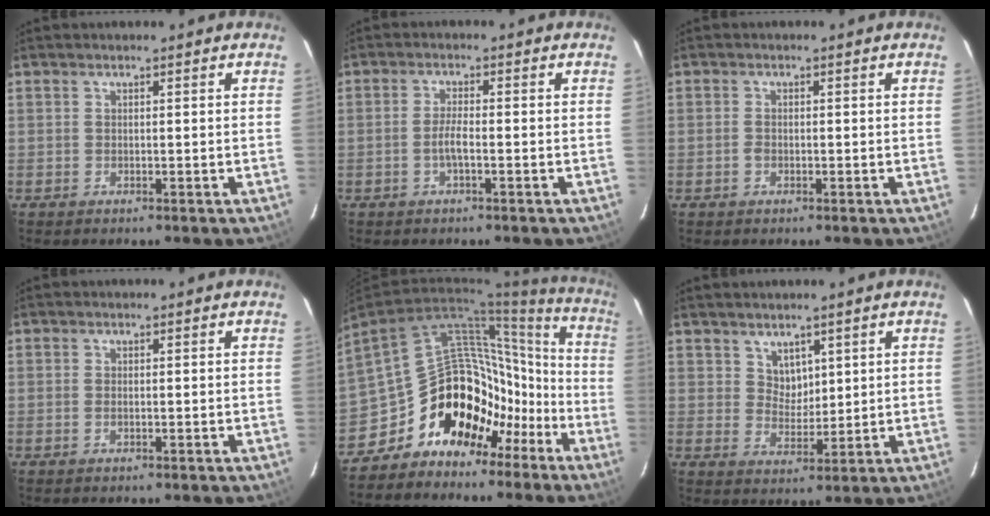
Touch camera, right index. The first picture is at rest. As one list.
[{"total": 2.8, "force": [-1.1, 0.3, 2.5], "torque": [-0.050, -0.001, -0.020]}, {"total": 1.4, "force": [-0.6, 0.9, 0.9], "torque": [-0.021, 0.002, -0.011]}, {"total": 0.7, "force": [-0.2, 0.2, 0.7], "torque": [-0.015, 0.000, -0.004]}, {"total": 17.4, "force": [-10.6, 12.2, 6.5], "torque": [-0.086, 0.084, -0.154]}, {"total": 3.9, "force": [2.6, 2.8, 0.9], "torque": [-0.007, 0.003, 0.051]}]